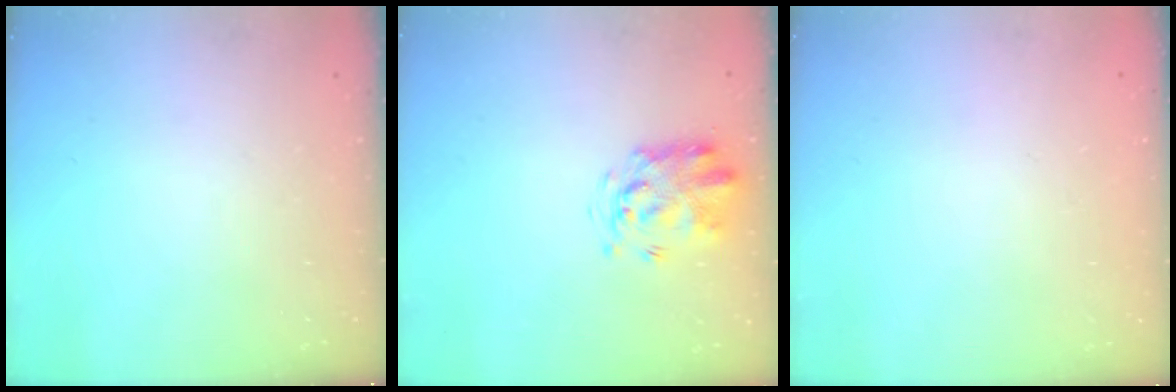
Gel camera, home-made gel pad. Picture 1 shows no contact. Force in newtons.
{"total": 3.2, "press": 3.2, "slide": 0.8}
{"total": 1.8, "press": 1.8, "slide": 0.2}